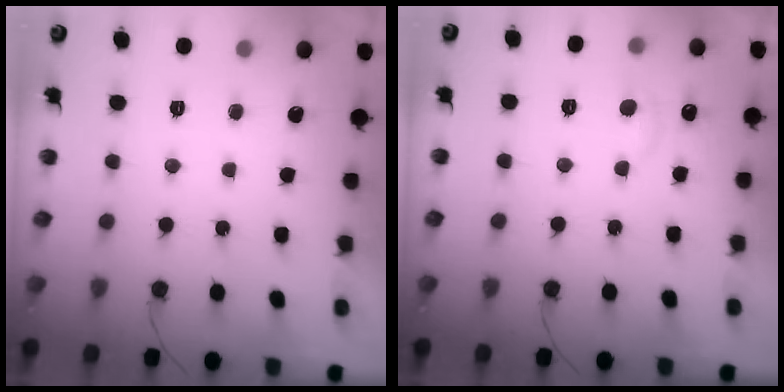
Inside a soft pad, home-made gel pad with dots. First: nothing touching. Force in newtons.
{"total": 4.2, "press": 4.1, "slide": 0.5}